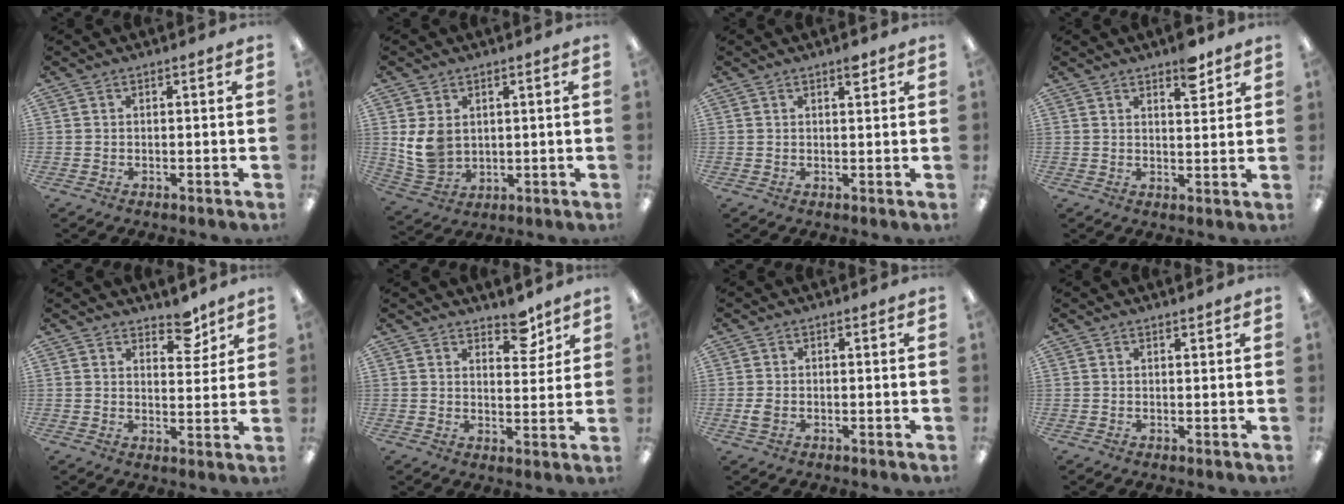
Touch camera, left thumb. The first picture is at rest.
{"total": 8.2, "force": [2.0, 6.4, 4.7], "torque": [-0.114, -0.001, 0.040]}
{"total": 2.2, "force": [1.7, 0.6, 1.2], "torque": [-0.011, -0.006, 0.026]}
{"total": 5.8, "force": [4.3, 2.2, 3.2], "torque": [-0.025, -0.026, 0.068]}
{"total": 6.4, "force": [5.1, 2.9, 2.5], "torque": [-0.007, -0.037, 0.084]}
{"total": 6.4, "force": [5.2, 2.9, 2.5], "torque": [-0.006, -0.038, 0.086]}
{"total": 2.2, "force": [-0.5, 1.5, 1.5], "torque": [-0.033, 0.000, -0.009]}
{"total": 0.8, "force": [0.8, 0.2, 0.2], "torque": [-0.004, 0.000, 0.015]}